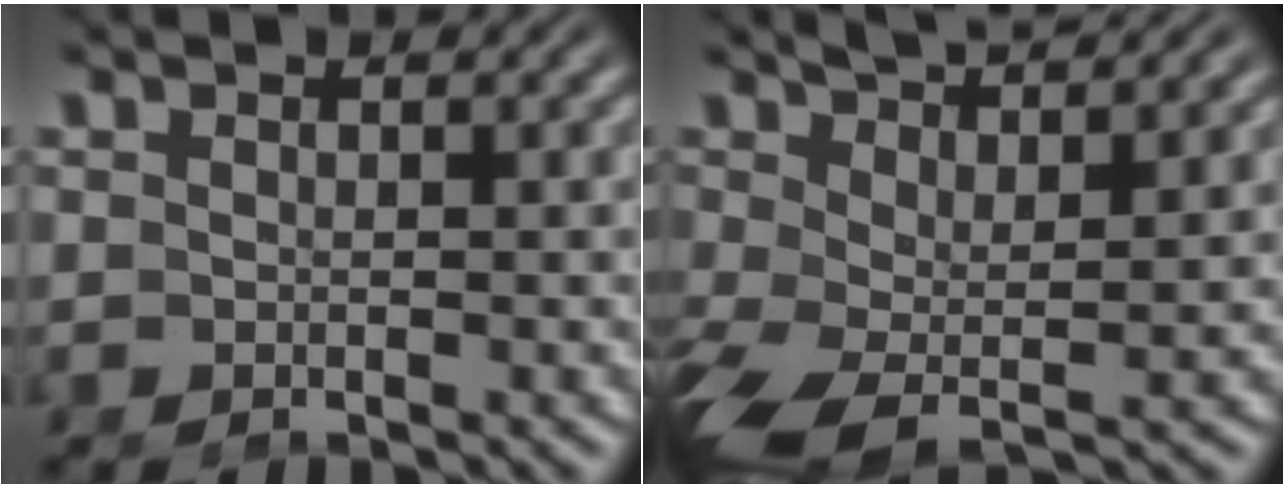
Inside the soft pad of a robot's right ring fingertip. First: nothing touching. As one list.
[{"total": 6.3, "force": [0.2, 4.0, 4.9], "torque": [-0.113, -0.021, 0.007]}]